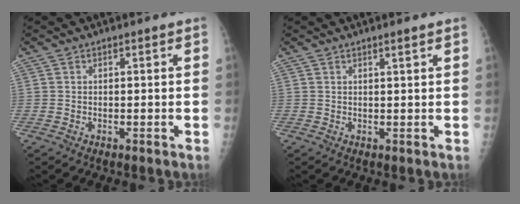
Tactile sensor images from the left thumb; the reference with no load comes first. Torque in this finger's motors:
{"motor_torque": [-0.08, 0.02, -0.17, 0.10, -0.01]}